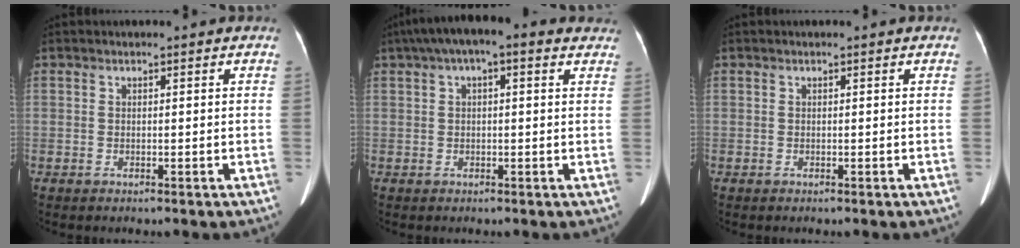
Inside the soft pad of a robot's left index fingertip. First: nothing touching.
{"total": 9.8, "force": [6.1, 3.1, 7.0], "torque": [-0.107, 0.051, 0.084]}
{"total": 0.0}